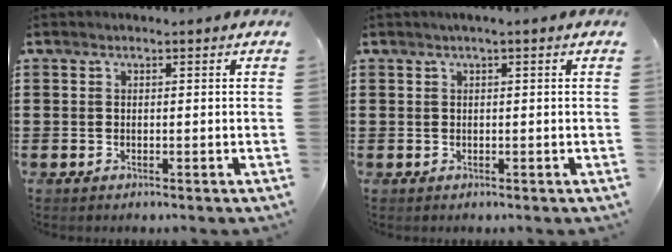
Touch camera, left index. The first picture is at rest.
{"total": 0.7, "force": [0.1, 0.0, 0.7], "torque": [-0.009, -0.002, 0.002]}